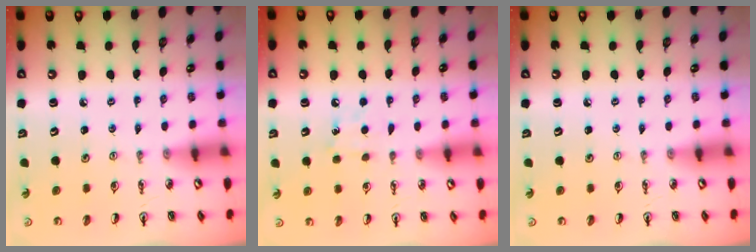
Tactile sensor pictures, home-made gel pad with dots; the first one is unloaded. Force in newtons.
{"total": 7.5, "press": 7.4, "slide": 0.9}
{"total": 0.0}